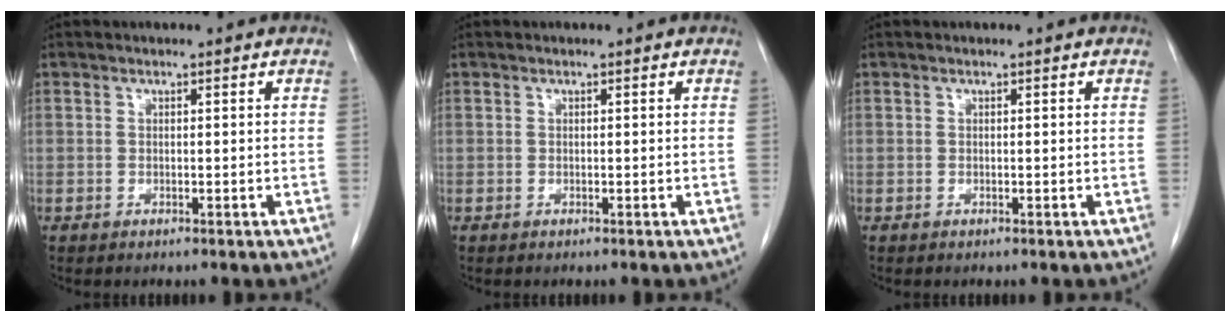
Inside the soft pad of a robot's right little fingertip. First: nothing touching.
{"total": 0.0}
{"total": 0.0}